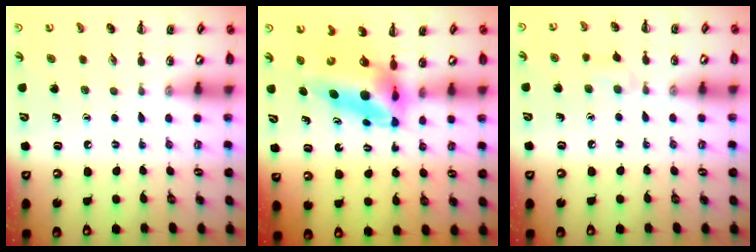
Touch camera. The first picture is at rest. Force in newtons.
{"total": 8.3, "press": 7.9, "slide": 2.4}
{"total": 5.0, "press": 4.7, "slide": 1.7}